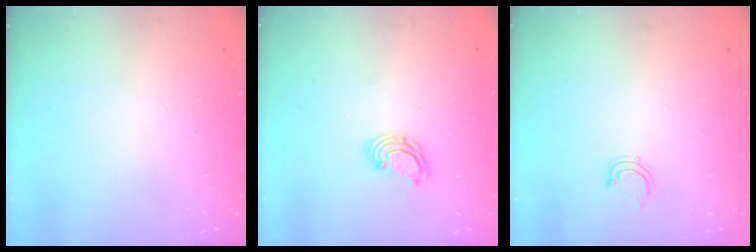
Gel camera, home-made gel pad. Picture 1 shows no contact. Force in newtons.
{"total": 3.1, "press": 3.1, "slide": 0.1}
{"total": 2.8, "press": 2.7, "slide": 0.5}